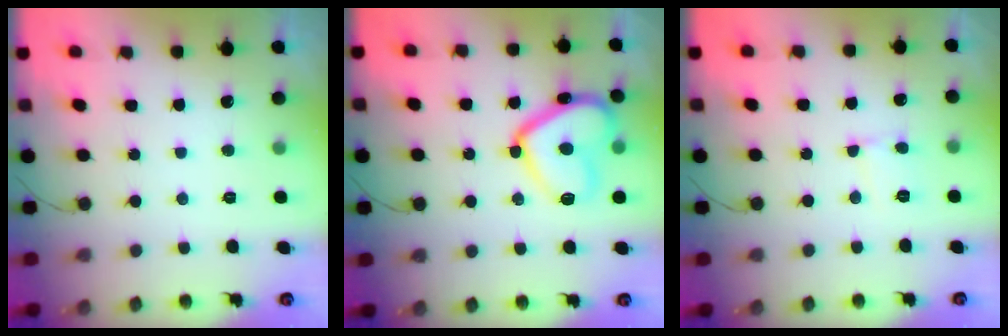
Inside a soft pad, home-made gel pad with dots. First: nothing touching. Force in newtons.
{"total": 16.0, "press": 16.0, "slide": 1.4}
{"total": 5.5, "press": 5.4, "slide": 0.5}